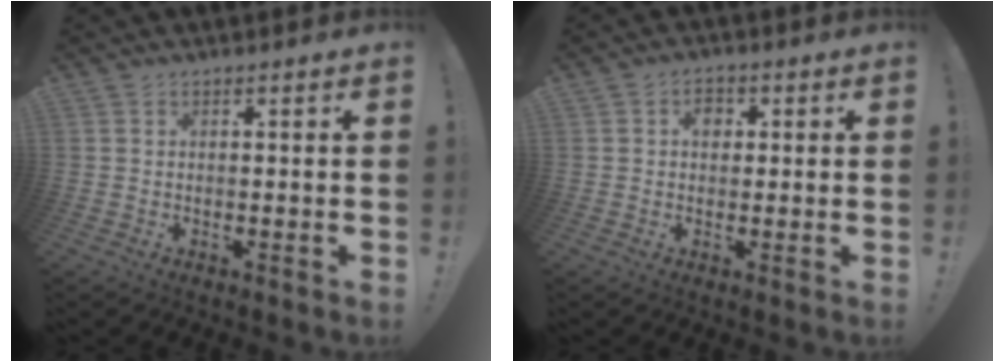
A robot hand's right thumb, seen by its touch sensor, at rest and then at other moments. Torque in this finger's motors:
{"motor_torque": [0.35, 0.65, 0.55, -0.16, -0.02]}